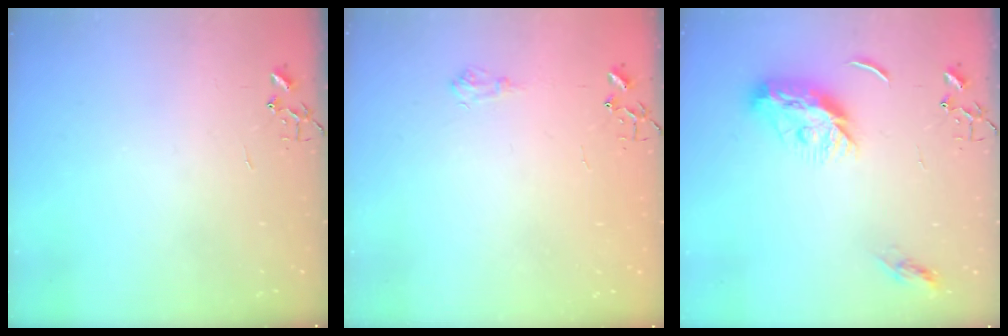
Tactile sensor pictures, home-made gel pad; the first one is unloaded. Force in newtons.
{"total": 6.2, "press": 6.2, "slide": 0.8}
{"total": 11.5, "press": 11.5, "slide": 0.2}